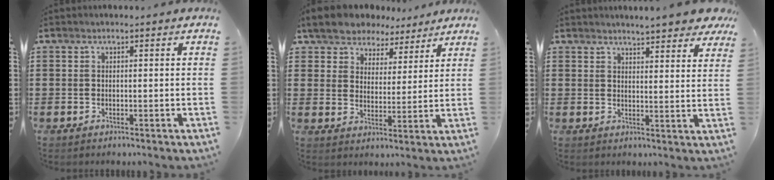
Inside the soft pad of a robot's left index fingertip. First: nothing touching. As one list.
[{"total": 6.5, "force": [6.0, 2.5, 0.6], "torque": [-0.046, -0.025, 0.109]}, {"total": 4.8, "force": [4.6, -0.1, 1.4], "torque": [-0.035, -0.017, 0.083]}]